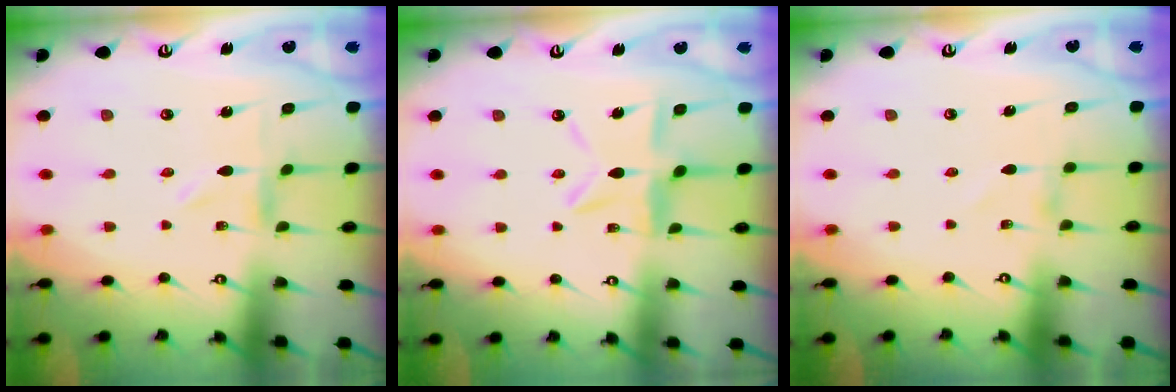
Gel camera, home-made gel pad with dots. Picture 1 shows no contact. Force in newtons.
{"total": 10.0, "press": 10.0, "slide": 1.0}
{"total": 1.1, "press": 1.1, "slide": 0.1}